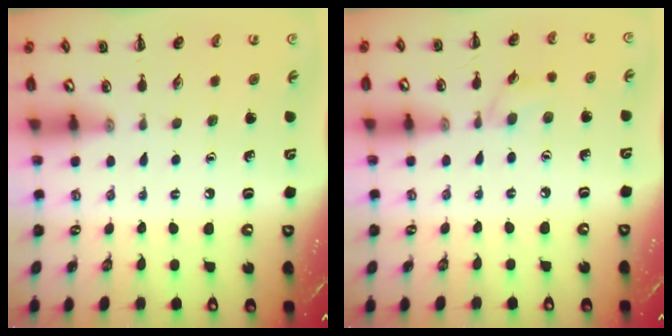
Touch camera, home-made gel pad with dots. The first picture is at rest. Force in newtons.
{"total": 6.1, "press": 5.7, "slide": 2.3}